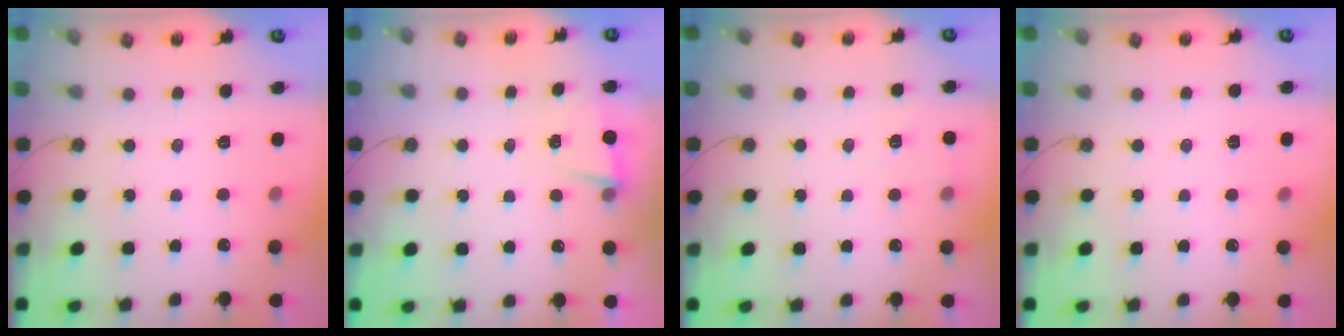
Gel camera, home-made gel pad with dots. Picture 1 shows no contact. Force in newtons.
{"total": 2.4, "press": 2.2, "slide": 1.1}
{"total": 5.3, "press": 3.6, "slide": 4.0}
{"total": 5.2, "press": 2.7, "slide": 4.5}